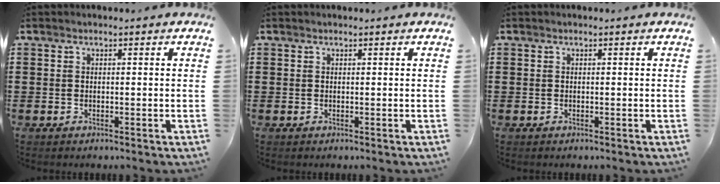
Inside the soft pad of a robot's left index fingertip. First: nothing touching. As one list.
[{"total": 0.0}, {"total": 0.0}]